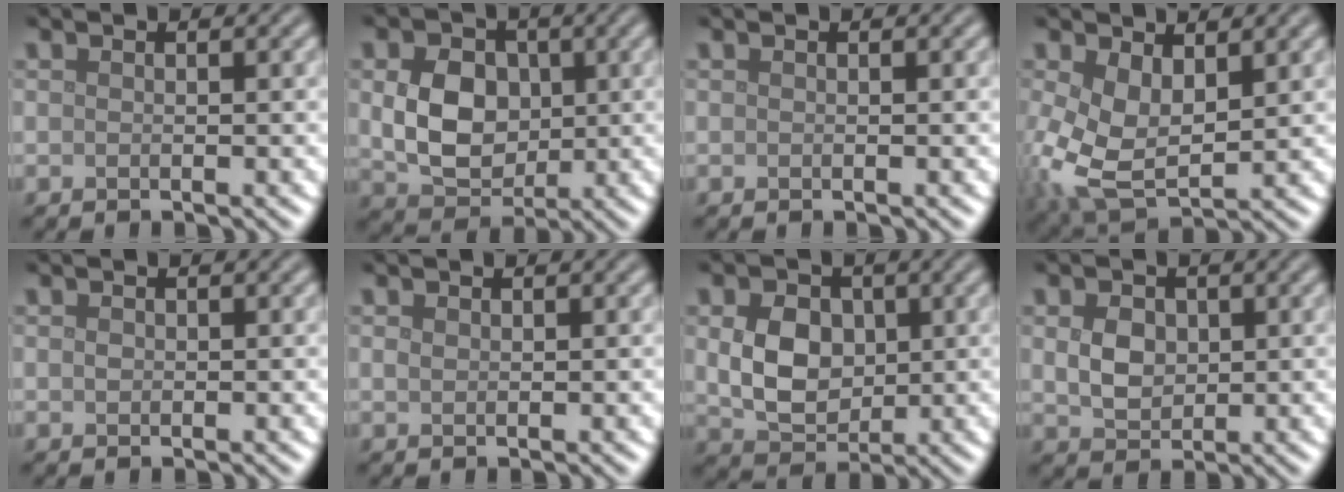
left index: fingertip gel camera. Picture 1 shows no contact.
{"total": 6.1, "force": [0.4, 4.7, 3.9], "torque": [-0.082, -0.003, 0.010]}
{"total": 0.0}
{"total": 6.9, "force": [0.1, 4.2, 5.5], "torque": [-0.138, -0.010, 0.008]}
{"total": 0.6, "force": [0.1, 0.5, 0.3], "torque": [-0.006, -0.001, 0.001]}
{"total": 0.6, "force": [0.3, 0.4, 0.3], "torque": [-0.008, -0.001, 0.006]}
{"total": 5.3, "force": [0.6, 4.0, 3.4], "torque": [-0.075, -0.004, 0.012]}
{"total": 3.0, "force": [0.5, 2.3, 1.8], "torque": [-0.039, -0.001, 0.008]}